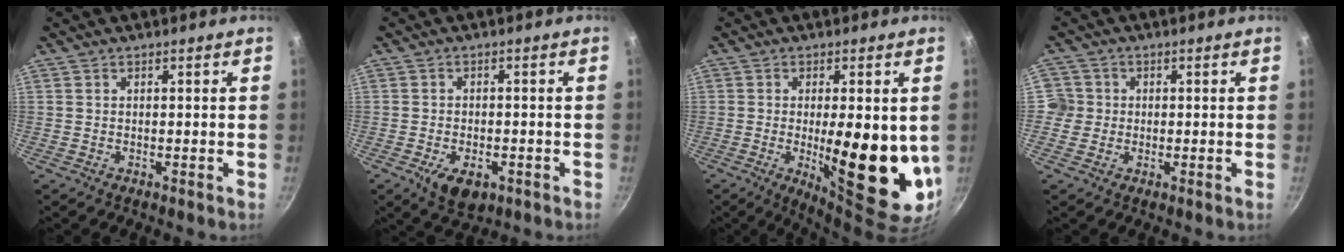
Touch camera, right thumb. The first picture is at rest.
{"total": 6.8, "force": [-2.9, 3.9, 4.8], "torque": [-0.068, 0.007, -0.037]}
{"total": 17.4, "force": [-1.0, 5.5, 16.5], "torque": [-0.219, -0.026, -0.004]}
{"total": 3.9, "force": [-0.4, 3.8, 0.6], "torque": [0.019, 0.009, -0.013]}